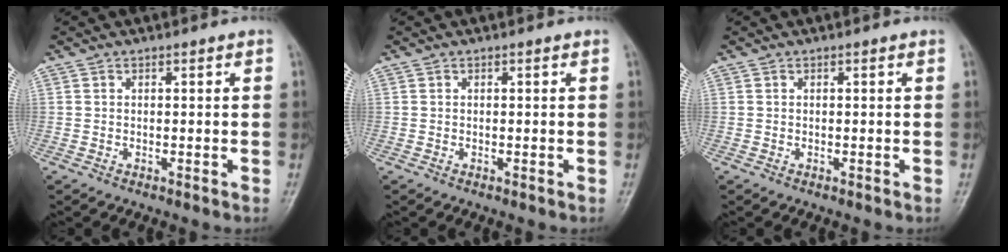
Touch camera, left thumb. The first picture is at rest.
{"total": 0.0}
{"total": 0.0}